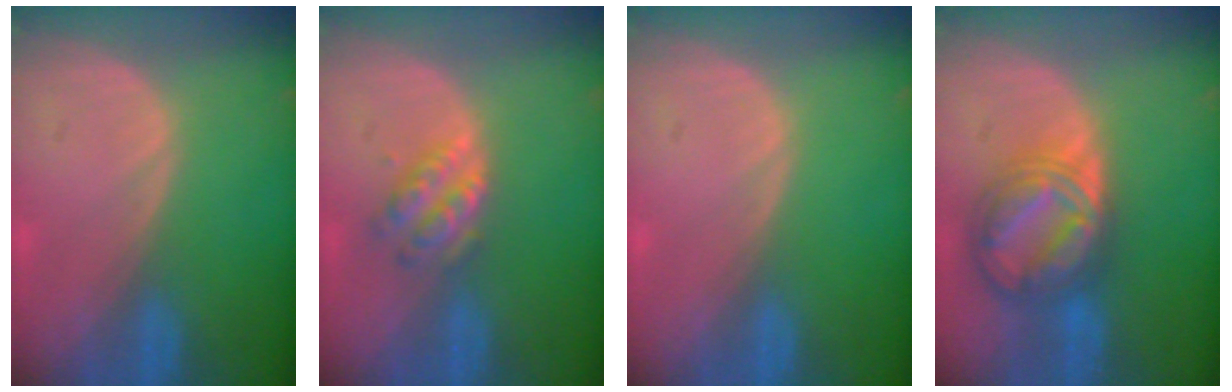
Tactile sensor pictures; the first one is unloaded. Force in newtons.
{"total": 4.9, "press": 4.3, "slide": 2.3}
{"total": 0.0}
{"total": 9.0, "press": 9.0, "slide": 0.7}